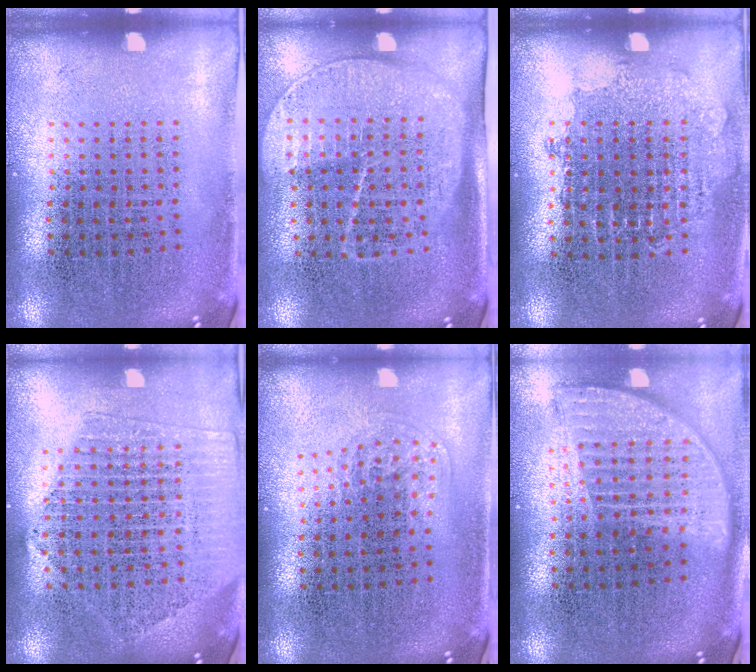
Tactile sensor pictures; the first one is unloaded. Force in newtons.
{"total": 1.8, "press": 1.4, "slide": 1.0}
{"total": 0.8, "press": 0.8, "slide": 0.2}
{"total": 2.0, "press": 1.8, "slide": 0.9}
{"total": 1.1, "press": 0.6, "slide": 0.8}
{"total": 1.9, "press": 1.5, "slide": 1.2}